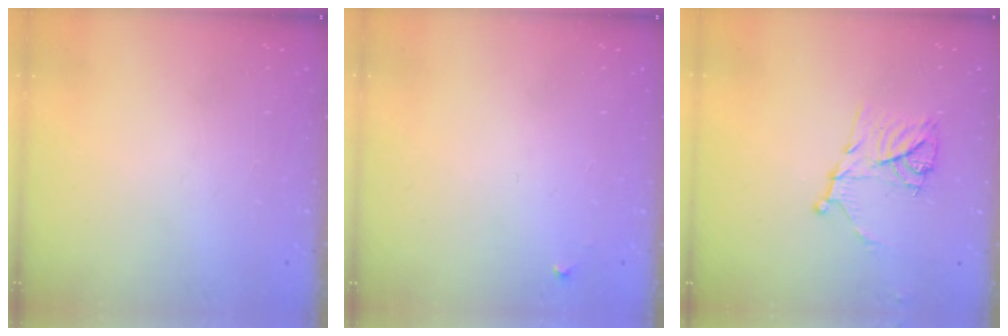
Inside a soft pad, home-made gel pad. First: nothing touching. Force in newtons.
{"total": 4.2, "press": 4.1, "slide": 0.7}
{"total": 11.8, "press": 11.8, "slide": 0.5}